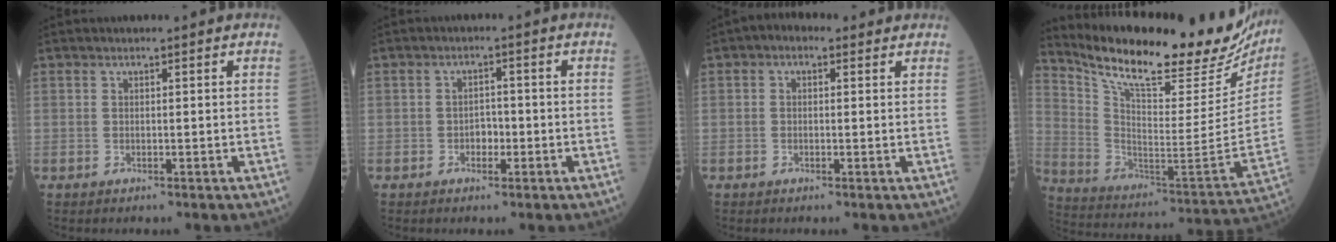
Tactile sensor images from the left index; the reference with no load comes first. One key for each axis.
{"total": 2.1, "fx": -0.9, "fy": 1.3, "fz": 1.3, "tx": -0.013, "ty": 0.003, "tz": -0.017}
{"total": 2.8, "fx": 1.4, "fy": 1.9, "fz": 1.6, "tx": -0.024, "ty": 0.021, "tz": 0.016}
{"total": 29.3, "fx": 24.2, "fy": 7.0, "fz": 15.1, "tx": -0.254, "ty": -0.050, "tz": 0.342}